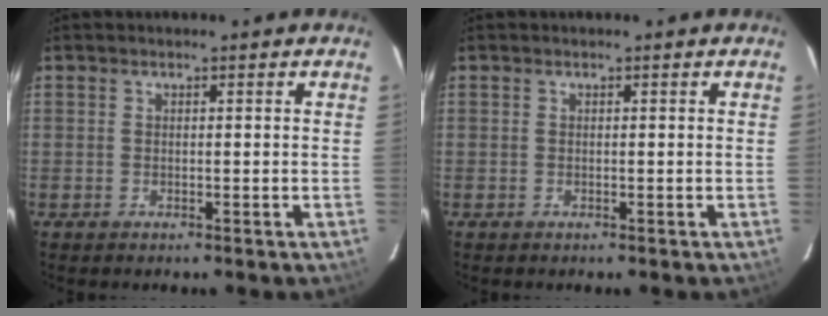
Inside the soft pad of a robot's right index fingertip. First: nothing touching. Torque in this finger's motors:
{"motor_torque": [0.04, 0.00, 0.00, 0.00]}